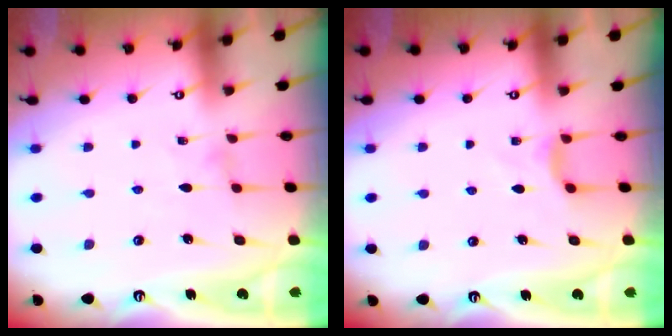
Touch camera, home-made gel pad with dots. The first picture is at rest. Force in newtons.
{"total": 4.2, "press": 4.2, "slide": 0.7}